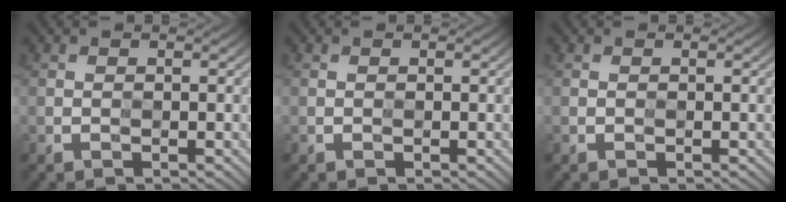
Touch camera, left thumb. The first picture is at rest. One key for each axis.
{"total": 0.0}
{"total": 0.0}